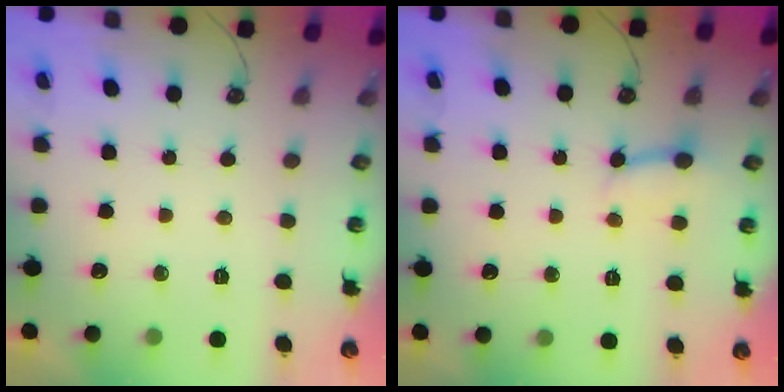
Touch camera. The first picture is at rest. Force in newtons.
{"total": 3.4, "press": 3.4, "slide": 0.1}